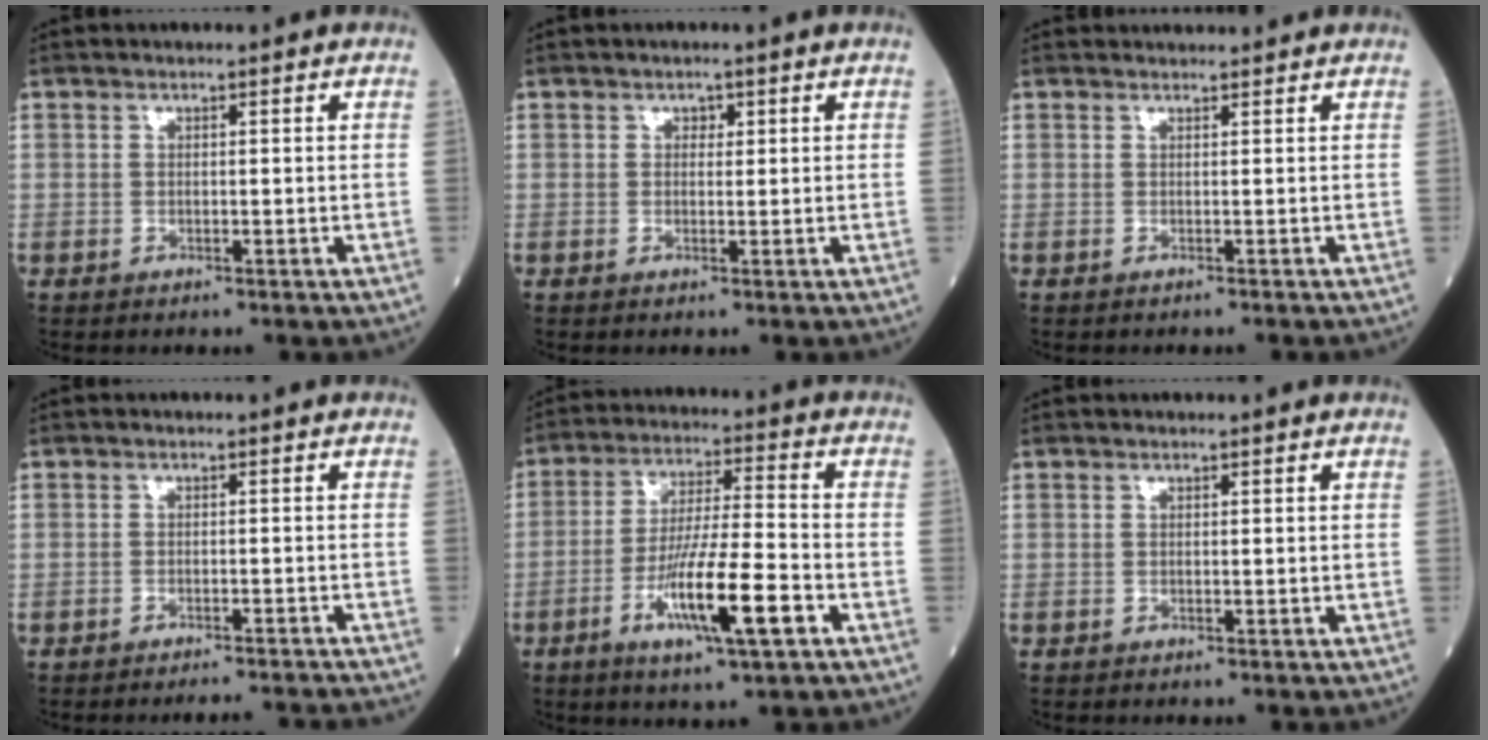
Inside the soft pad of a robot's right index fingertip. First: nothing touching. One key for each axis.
{"total": 1.0, "fx": 0.4, "fy": 0.8, "fz": 0.5, "tx": -0.002, "ty": 0.000, "tz": 0.004}
{"total": 2.5, "fx": 2.2, "fy": 0.4, "fz": 1.1, "tx": -0.030, "ty": 0.025, "tz": 0.021}
{"total": 6.9, "fx": -6.6, "fy": 0.0, "fz": 1.7, "tx": -0.012, "ty": -0.007, "tz": -0.077}
{"total": 12.5, "fx": -5.0, "fy": 1.0, "fz": 11.4, "tx": -0.210, "ty": -0.013, "tz": -0.087}
{"total": 0.0}